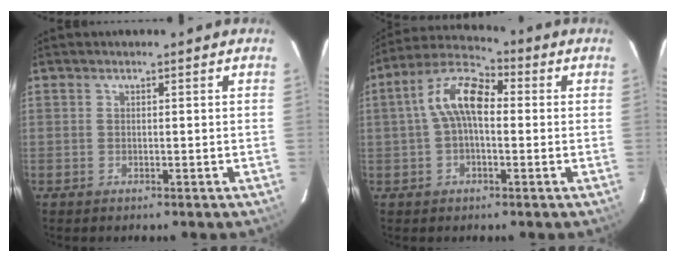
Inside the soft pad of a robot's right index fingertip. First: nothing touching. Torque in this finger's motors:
{"motor_torque": [1.17, -0.15, 0.69, 0.16]}